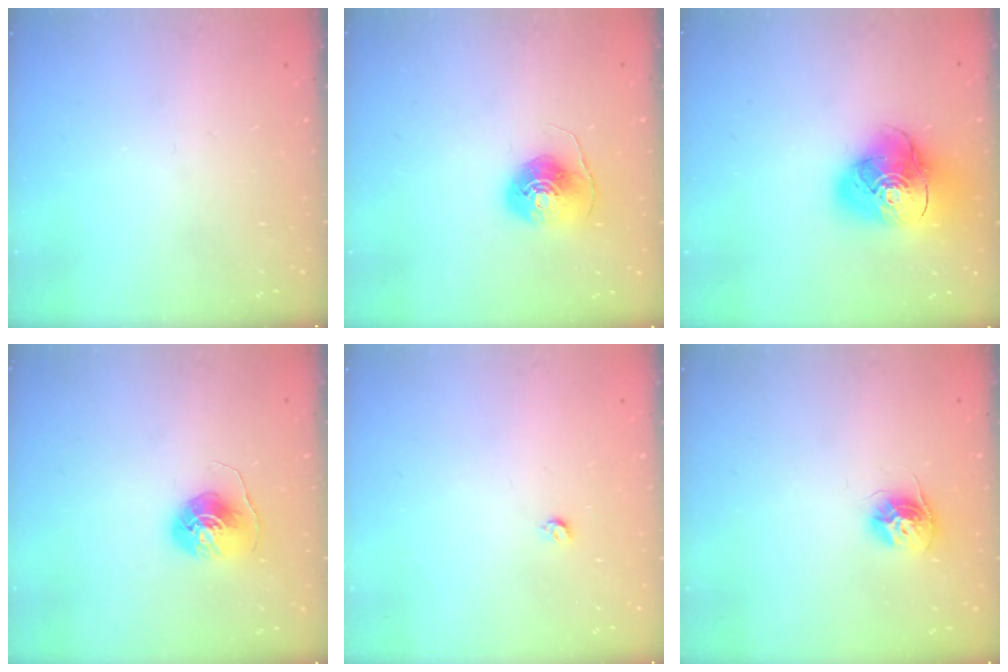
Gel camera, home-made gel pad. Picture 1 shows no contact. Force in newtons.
{"total": 8.5, "press": 8.4, "slide": 0.4}
{"total": 16.7, "press": 16.6, "slide": 2.3}
{"total": 7.3, "press": 7.3, "slide": 0.1}
{"total": 3.0, "press": 3.0, "slide": 0.2}
{"total": 10.6, "press": 10.5, "slide": 0.8}